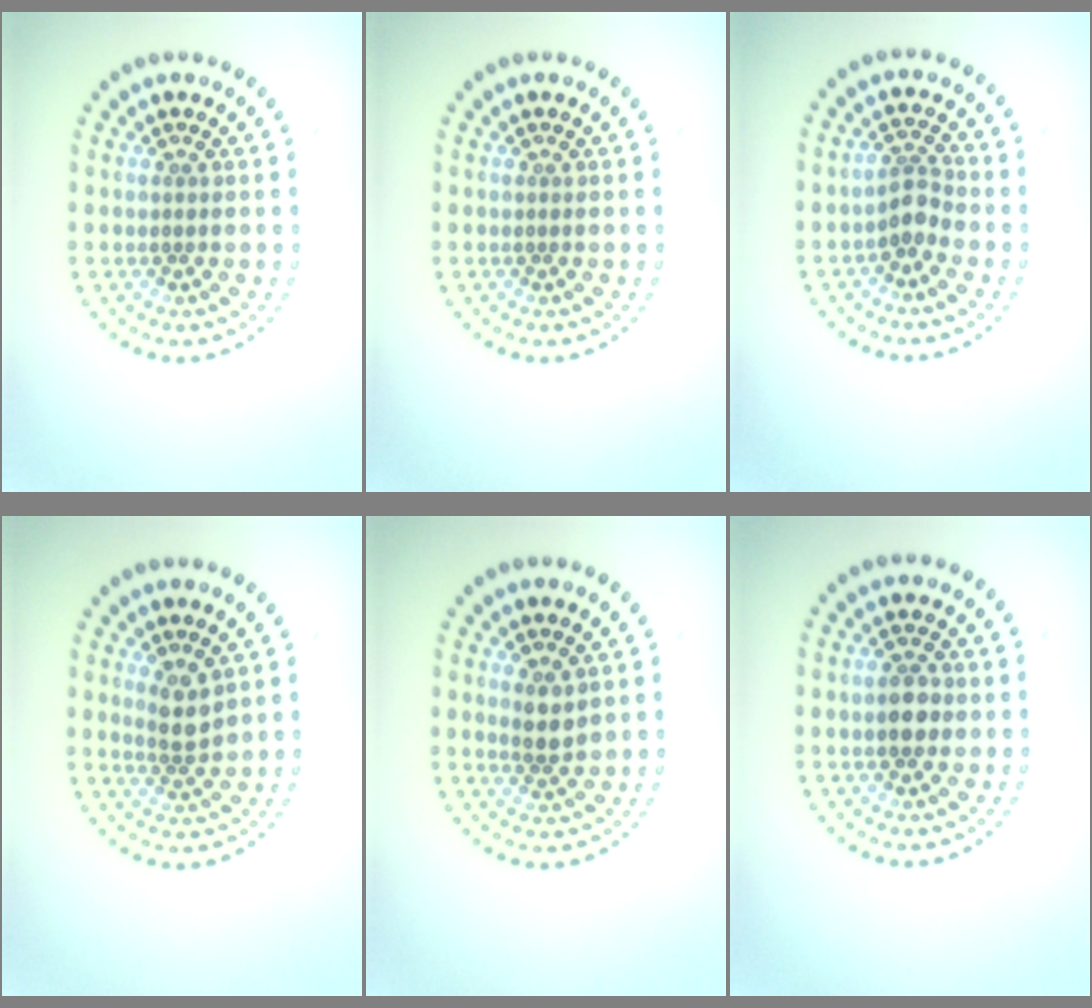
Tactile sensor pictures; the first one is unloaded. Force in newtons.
{"total": 0.0}
{"total": 2.1, "press": 1.6, "slide": 1.3}
{"total": 2.4, "press": 1.9, "slide": 1.4}
{"total": 2.0, "press": 1.8, "slide": 1.0}
{"total": 2.3, "press": 2.2, "slide": 0.3}